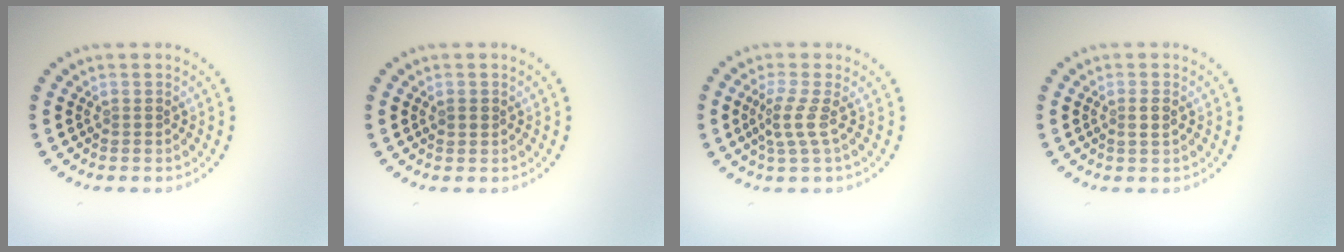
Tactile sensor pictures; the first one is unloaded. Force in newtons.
{"total": 0.9, "press": 0.8, "slide": 0.3}
{"total": 2.2, "press": 1.4, "slide": 1.6}
{"total": 1.0, "press": 0.9, "slide": 0.5}